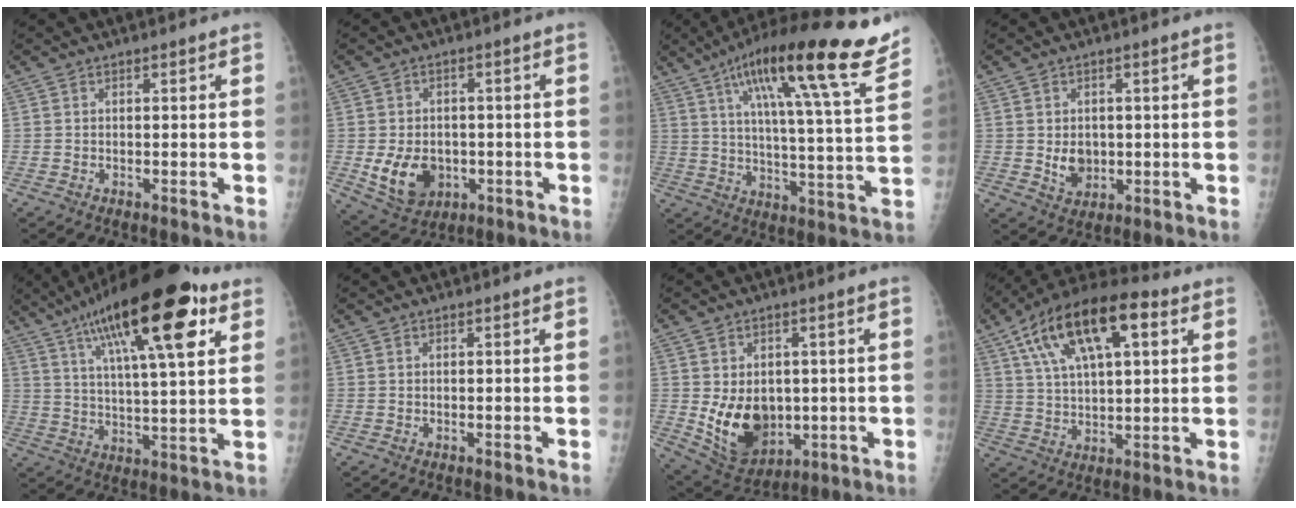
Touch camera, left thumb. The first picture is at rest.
{"total": 9.2, "force": [-2.0, 7.2, 5.5], "torque": [-0.074, 0.001, -0.017]}
{"total": 23.4, "force": [14.8, 3.1, 17.8], "torque": [-0.258, -0.038, 0.219]}
{"total": 4.7, "force": [-0.2, 3.8, 2.7], "torque": [-0.025, -0.005, 0.008]}
{"total": 23.6, "force": [11.8, 6.7, 19.3], "torque": [-0.297, -0.013, 0.185]}
{"total": 0.0}
{"total": 12.3, "force": [-0.9, 9.1, 8.2], "torque": [-0.100, -0.017, 0.012]}
{"total": 19.2, "force": [7.9, 8.4, 15.3], "torque": [-0.259, 0.008, 0.134]}